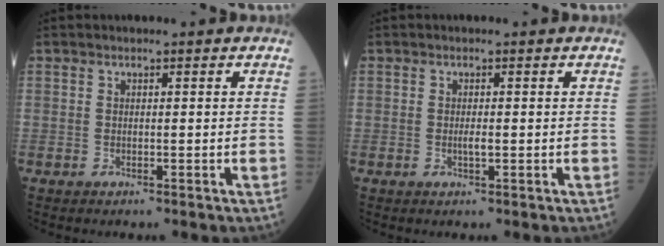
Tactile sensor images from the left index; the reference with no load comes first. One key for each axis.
{"total": 1.1, "fx": 0.0, "fy": 0.2, "fz": 1.1, "tx": -0.021, "ty": -0.001, "tz": 0.000}